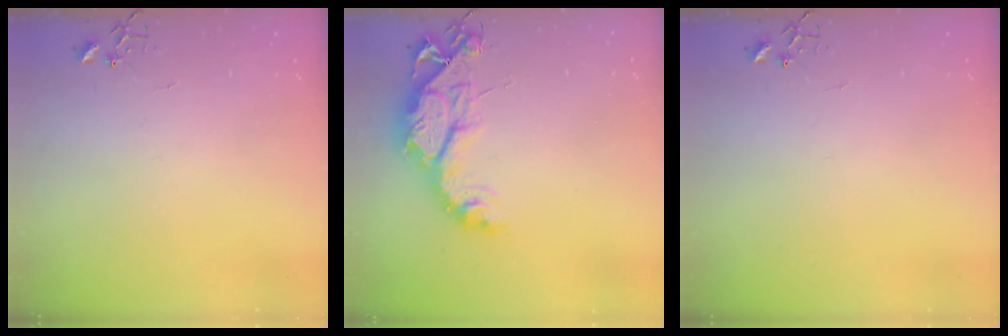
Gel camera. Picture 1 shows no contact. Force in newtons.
{"total": 14.8, "press": 14.7, "slide": 1.4}
{"total": 0.0}